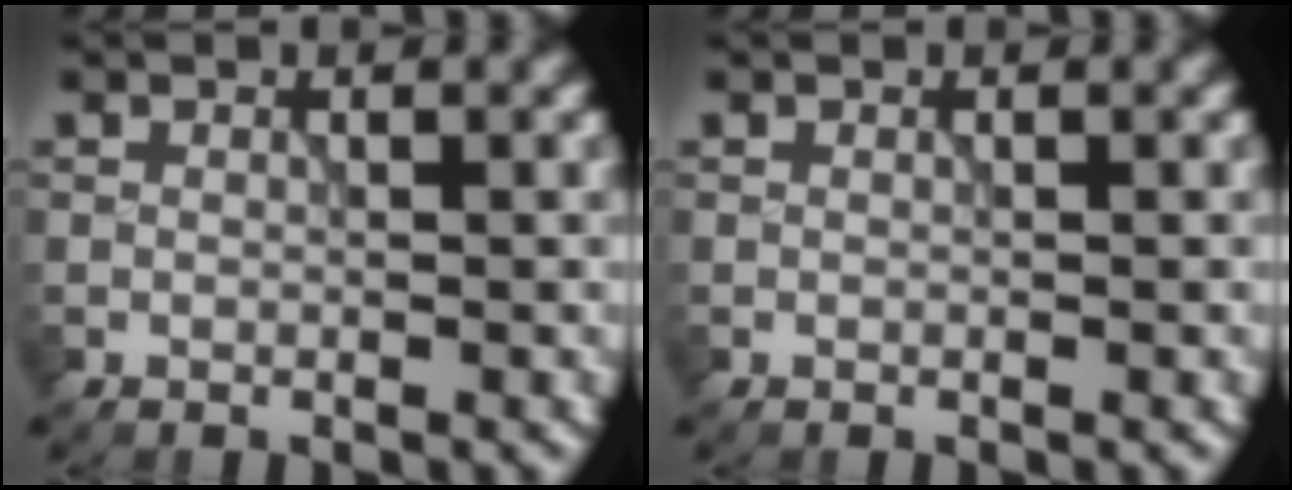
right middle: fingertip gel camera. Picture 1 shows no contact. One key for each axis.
{"total": 0.0}